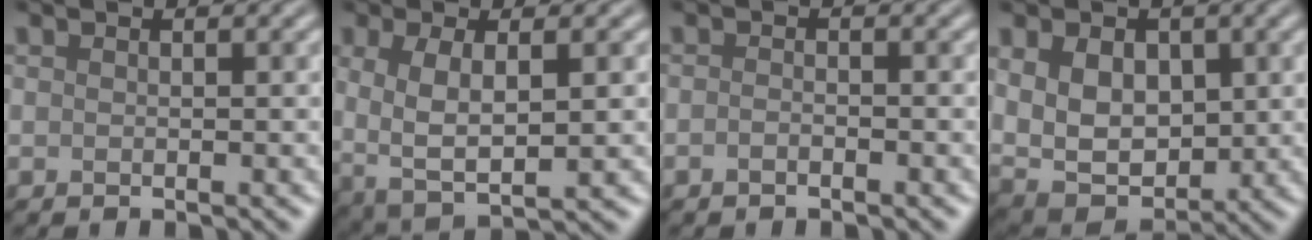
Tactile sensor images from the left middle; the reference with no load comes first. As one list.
[{"total": 4.8, "force": [0.1, 1.8, 4.5], "torque": [-0.089, -0.007, 0.005]}, {"total": 0.8, "force": [-0.6, 0.2, 0.5], "torque": [-0.011, 0.000, -0.012]}, {"total": 6.9, "force": [1.1, 4.9, 4.8], "torque": [-0.101, -0.008, 0.020]}]